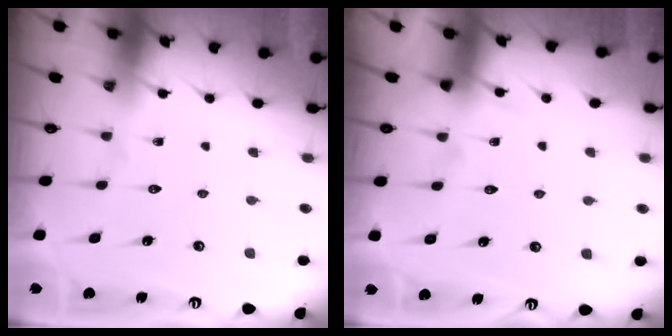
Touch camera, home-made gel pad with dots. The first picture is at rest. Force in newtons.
{"total": 6.4, "press": 6.4, "slide": 0.8}